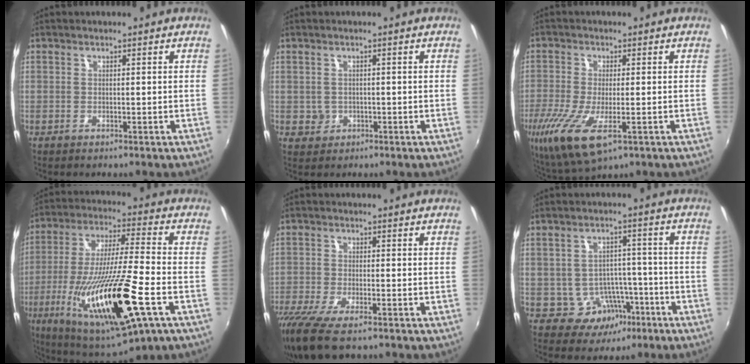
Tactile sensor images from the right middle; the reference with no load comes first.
{"total": 2.5, "force": [-0.3, 2.4, 0.5], "torque": [-0.008, 0.000, -0.001]}
{"total": 12.3, "force": [-5.0, 4.1, 10.5], "torque": [-0.224, -0.050, -0.086]}
{"total": 24.5, "force": [-9.0, 3.7, 22.5], "torque": [-0.433, -0.063, -0.155]}
{"total": 11.1, "force": [-7.9, 2.7, 7.3], "torque": [-0.167, -0.048, -0.147]}
{"total": 6.7, "force": [-3.5, 5.4, 1.8], "torque": [-0.034, 0.024, -0.030]}